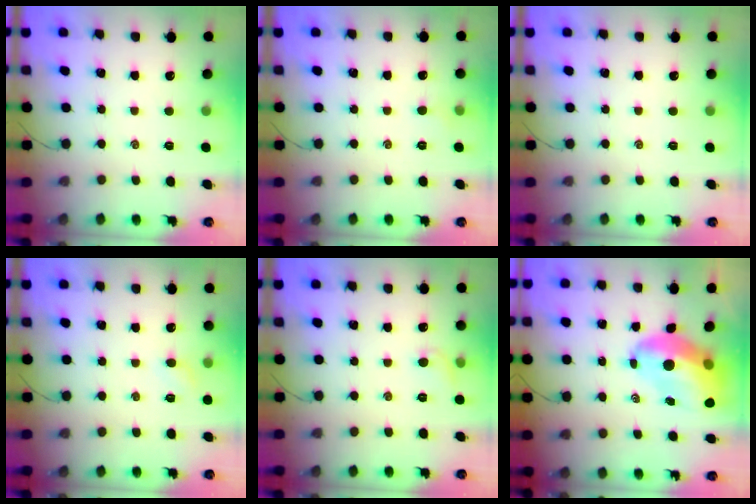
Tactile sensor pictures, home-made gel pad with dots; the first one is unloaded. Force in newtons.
{"total": 2.6, "press": 2.4, "slide": 0.8}
{"total": 0.0}
{"total": 4.8, "press": 4.6, "slide": 1.3}
{"total": 5.3, "press": 5.1, "slide": 1.5}
{"total": 11.0, "press": 10.5, "slide": 3.3}